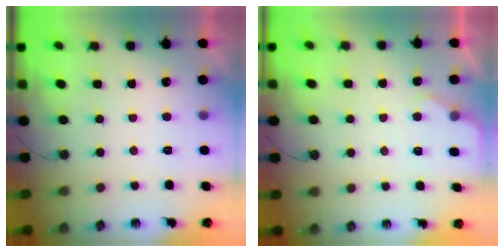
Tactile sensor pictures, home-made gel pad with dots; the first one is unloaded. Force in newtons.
{"total": 4.0, "press": 3.9, "slide": 0.5}